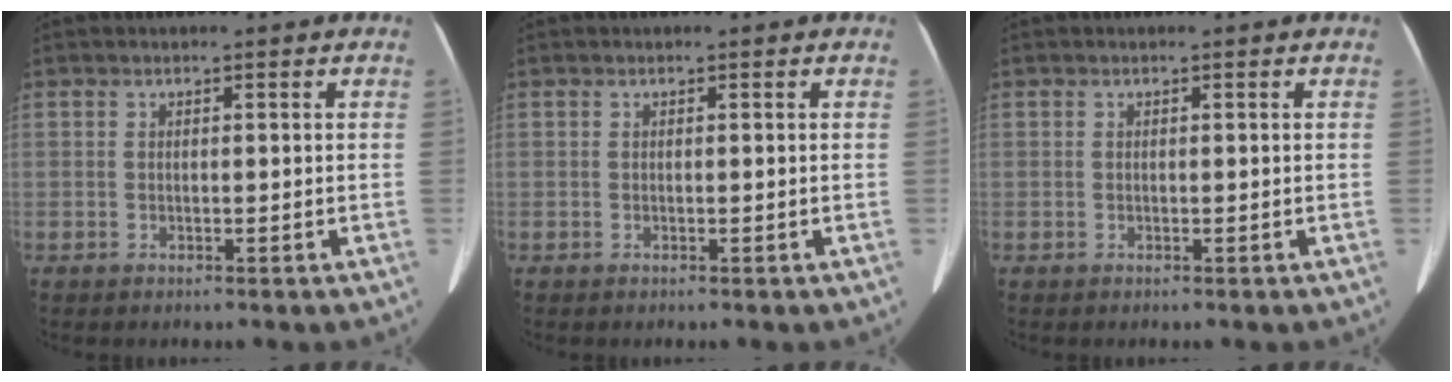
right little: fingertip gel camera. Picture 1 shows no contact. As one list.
[{"total": 0.0}, {"total": 0.0}]